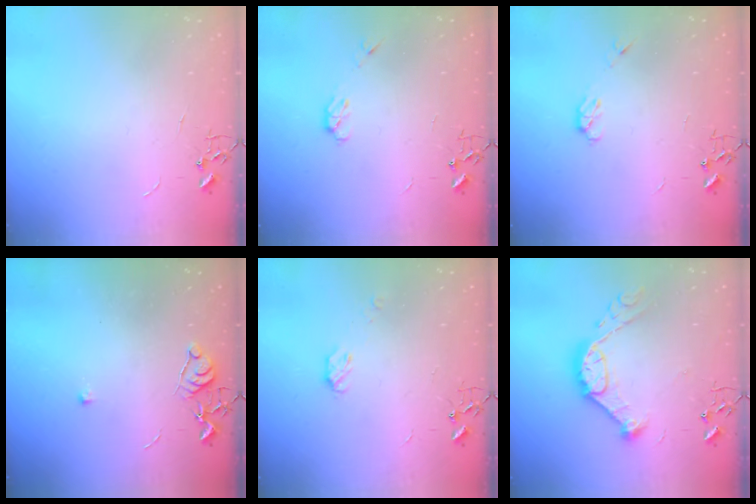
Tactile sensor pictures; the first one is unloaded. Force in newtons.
{"total": 4.0, "press": 3.9, "slide": 0.9}
{"total": 4.0, "press": 3.9, "slide": 0.9}
{"total": 5.5, "press": 5.4, "slide": 0.8}
{"total": 4.8, "press": 4.8, "slide": 0.7}
{"total": 14.2, "press": 14.1, "slide": 0.9}